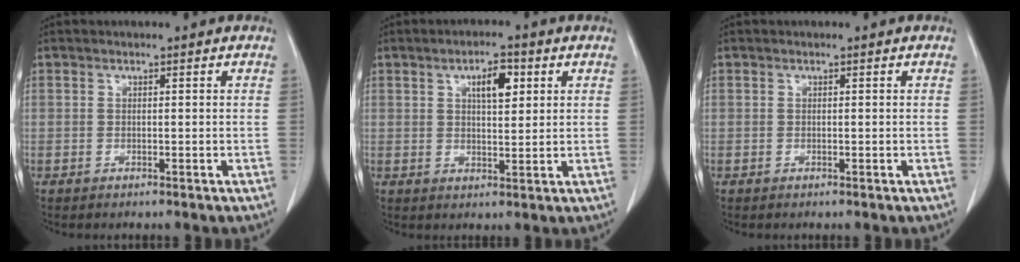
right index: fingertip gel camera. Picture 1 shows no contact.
{"total": 5.1, "force": [2.1, 1.8, 4.3], "torque": [-0.072, 0.004, 0.034]}
{"total": 0.0}